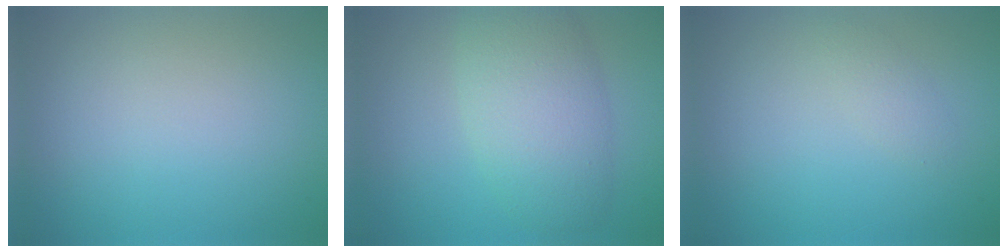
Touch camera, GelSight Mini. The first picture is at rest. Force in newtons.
{"total": 6.4, "press": 6.4, "slide": 0.1}
{"total": 1.0, "press": 1.0, "slide": 0.0}